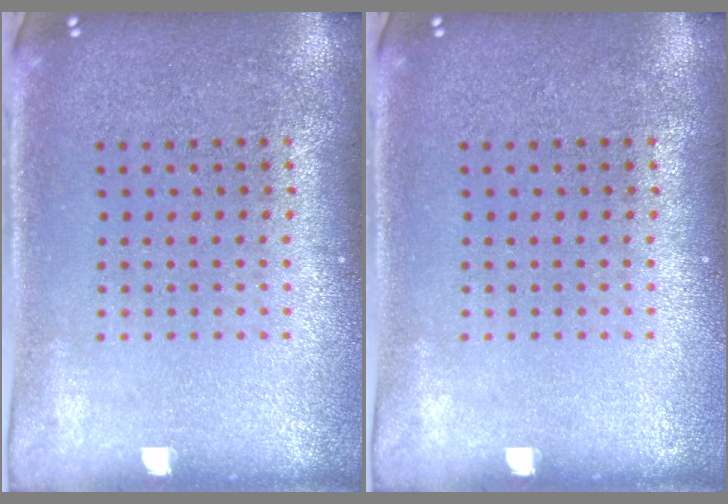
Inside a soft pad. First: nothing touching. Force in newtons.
{"total": 0.0}